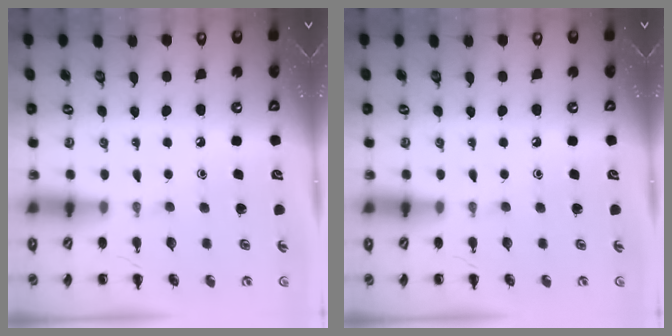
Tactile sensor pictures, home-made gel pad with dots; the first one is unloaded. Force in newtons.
{"total": 0.0}